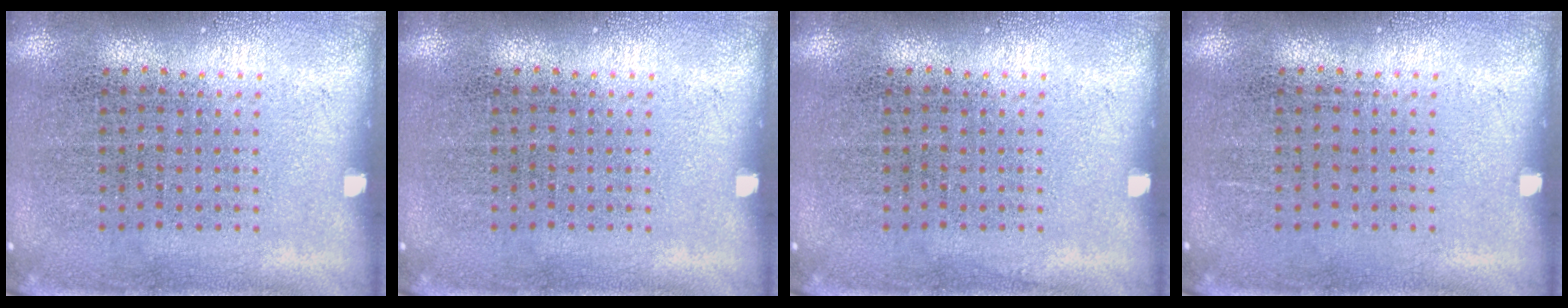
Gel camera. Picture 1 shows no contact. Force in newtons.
{"total": 0.0}
{"total": 0.0}
{"total": 0.0}